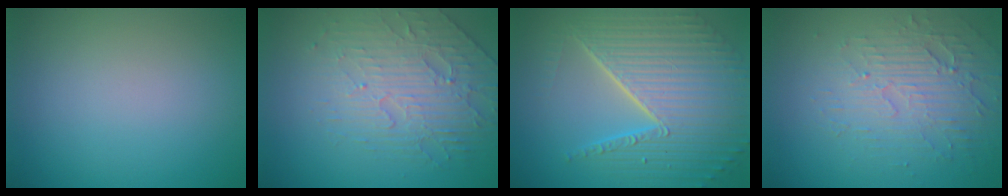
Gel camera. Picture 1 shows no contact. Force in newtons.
{"total": 4.2, "press": 3.8, "slide": 1.7}
{"total": 9.9, "press": 6.3, "slide": 7.7}
{"total": 3.7, "press": 3.2, "slide": 1.8}